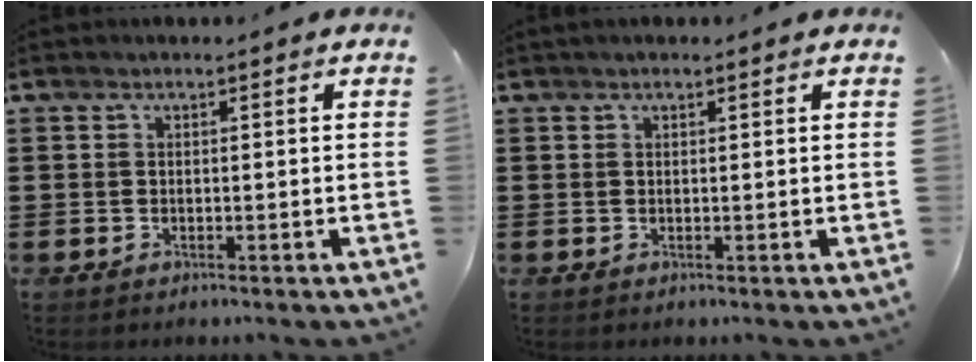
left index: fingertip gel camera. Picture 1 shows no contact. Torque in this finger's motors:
{"motor_torque": [1.12, -1.03, 0.14, 0.07]}